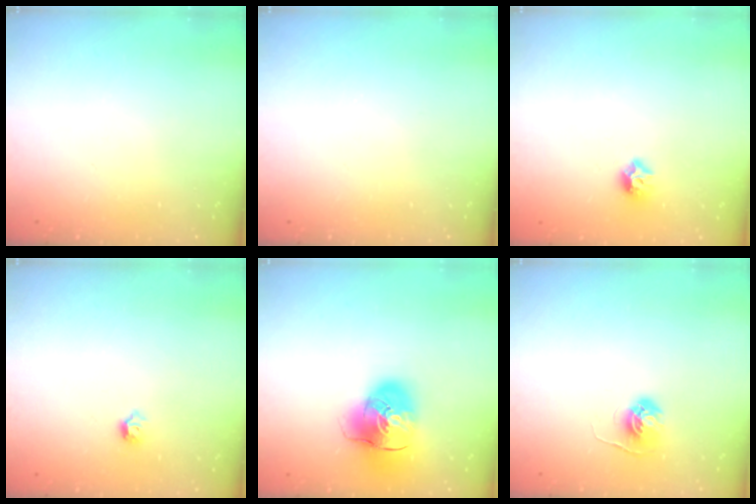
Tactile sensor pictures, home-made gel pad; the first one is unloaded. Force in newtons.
{"total": 0.0}
{"total": 7.4, "press": 7.4, "slide": 0.2}
{"total": 3.8, "press": 3.7, "slide": 0.8}
{"total": 14.3, "press": 14.1, "slide": 2.3}
{"total": 5.6, "press": 5.5, "slide": 0.4}